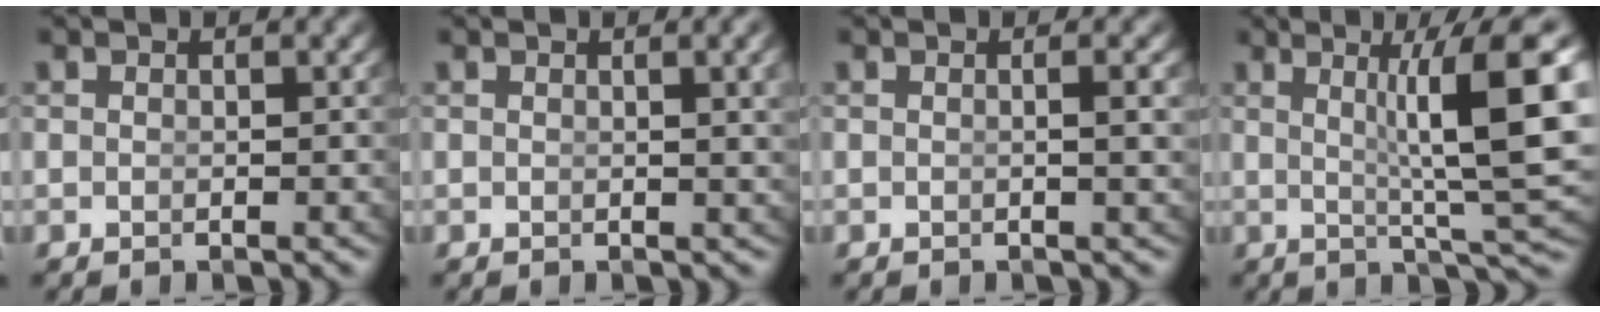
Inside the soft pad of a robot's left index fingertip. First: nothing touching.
{"total": 1.7, "force": [0.7, -0.1, 1.5], "torque": [-0.010, 0.000, 0.010]}
{"total": 1.1, "force": [0.1, -0.5, 1.0], "torque": [-0.013, -0.002, 0.001]}
{"total": 9.4, "force": [1.6, 1.6, 9.1], "torque": [-0.117, 0.000, 0.027]}